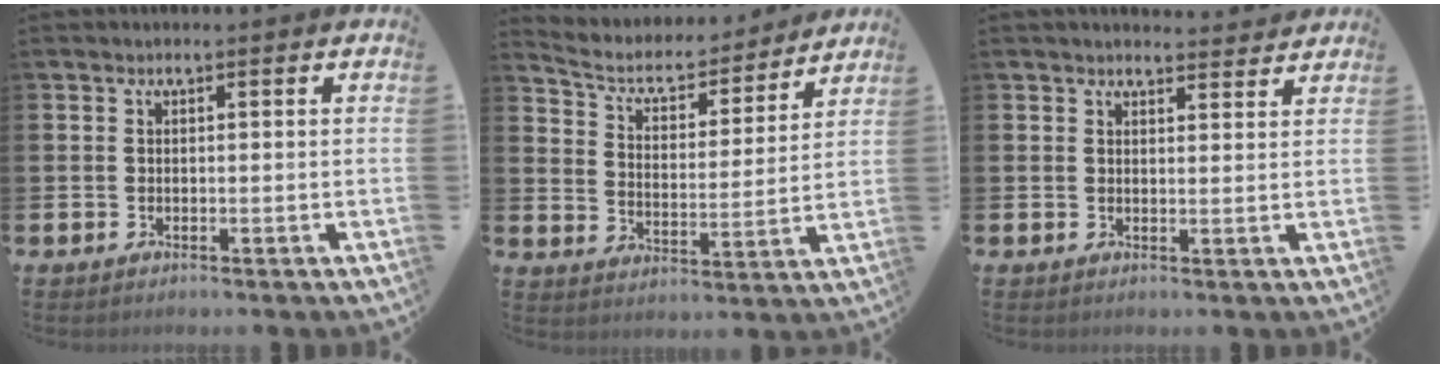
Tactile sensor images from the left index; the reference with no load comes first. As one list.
[{"total": 5.7, "force": [5.1, 2.1, 1.5], "torque": [-0.058, -0.043, 0.080]}, {"total": 4.1, "force": [4.0, 0.0, 0.5], "torque": [-0.018, -0.021, 0.073]}]